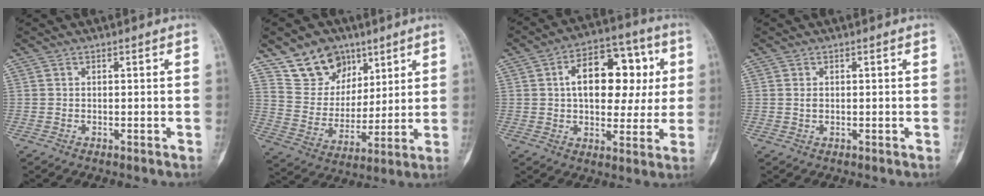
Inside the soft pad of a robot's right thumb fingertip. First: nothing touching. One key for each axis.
{"total": 13.5, "fx": 8.8, "fy": 9.5, "fz": 3.9, "tx": -0.025, "ty": -0.049, "tz": 0.172}
{"total": 17.8, "fx": 3.1, "fy": 10.8, "fz": 13.7, "tx": -0.157, "ty": 0.026, "tz": 0.044}
{"total": 1.2, "fx": -0.1, "fy": 0.9, "fz": 0.8, "tx": -0.010, "ty": 0.001, "tz": -0.002}